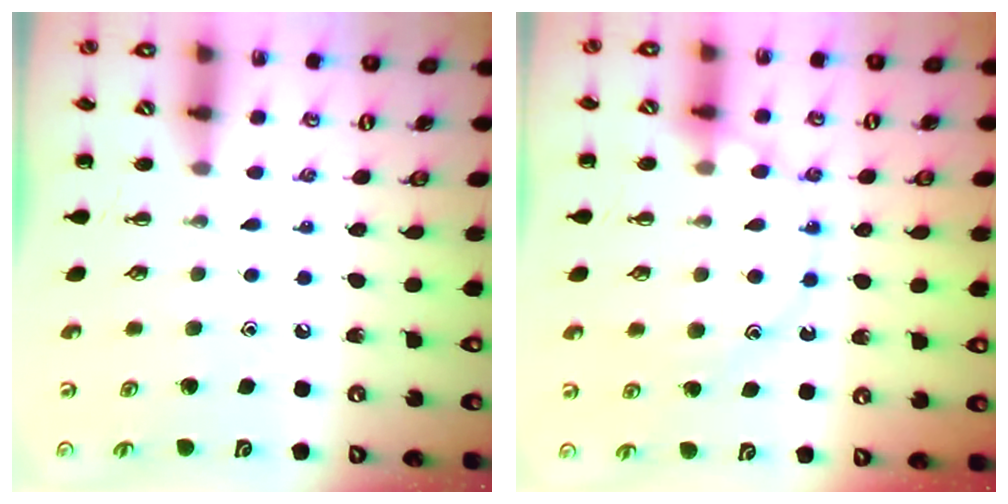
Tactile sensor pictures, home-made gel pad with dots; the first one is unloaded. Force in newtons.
{"total": 12.3, "press": 12.2, "slide": 1.7}